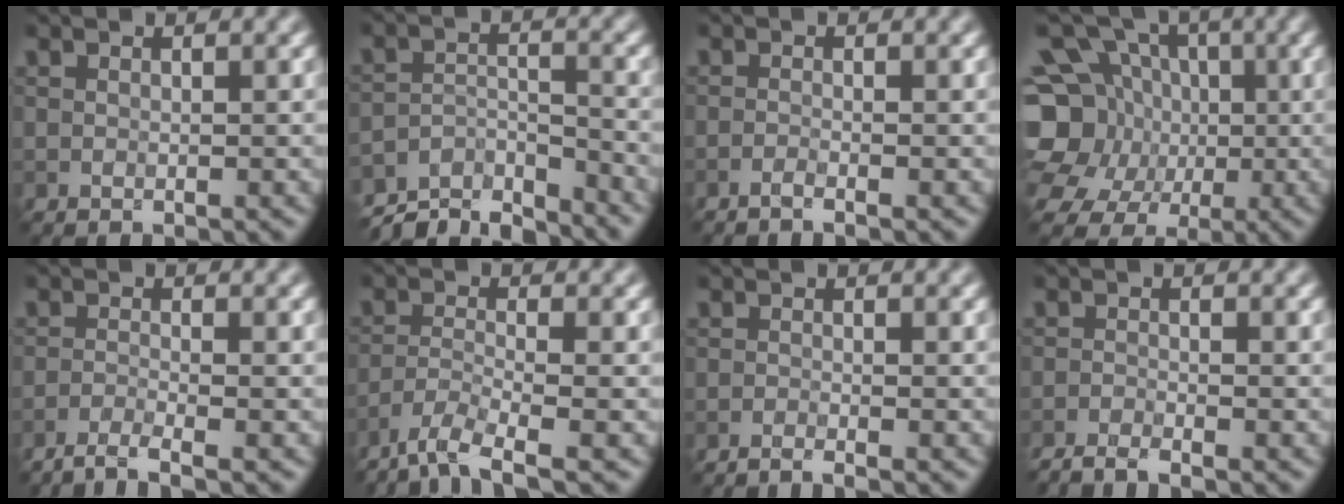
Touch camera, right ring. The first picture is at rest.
{"total": 7.1, "force": [-6.5, 1.8, 2.2], "torque": [-0.039, -0.005, -0.115]}
{"total": 0.9, "force": [-0.7, 0.1, 0.6], "torque": [-0.014, 0.001, -0.019]}
{"total": 14.0, "force": [0.0, 12.6, 6.1], "torque": [-0.173, 0.021, -0.021]}
{"total": 2.4, "force": [-1.9, 0.3, 1.5], "torque": [-0.027, -0.001, -0.049]}
{"total": 4.8, "force": [-3.8, 0.8, 2.8], "torque": [-0.053, -0.008, -0.080]}
{"total": 1.5, "force": [-1.3, 0.1, 0.9], "torque": [-0.017, 0.002, -0.028]}
{"total": 3.1, "force": [-2.8, 0.3, 1.4], "torque": [-0.030, -0.007, -0.057]}